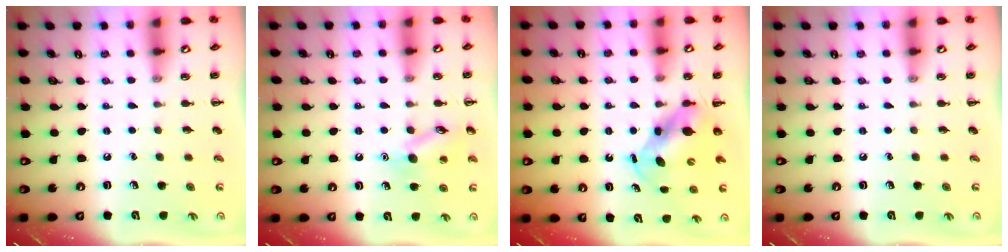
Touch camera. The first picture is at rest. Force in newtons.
{"total": 11.0, "press": 10.9, "slide": 1.4}
{"total": 5.8, "press": 5.8, "slide": 0.6}
{"total": 0.0}